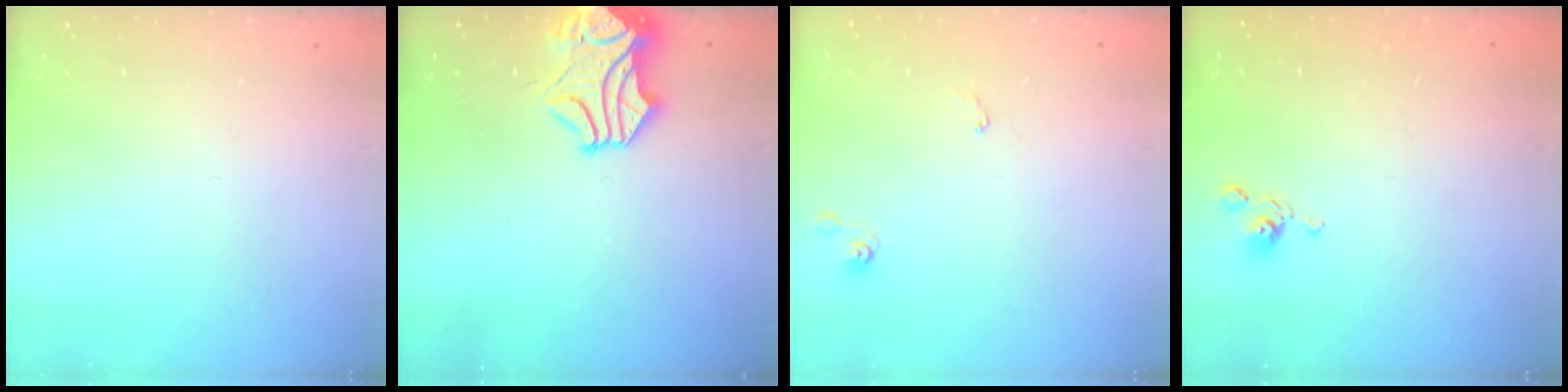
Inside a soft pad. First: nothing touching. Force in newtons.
{"total": 2.0, "press": 1.3, "slide": 1.5}
{"total": 0.6, "press": 0.6, "slide": 0.1}
{"total": 6.3, "press": 6.3, "slide": 0.2}